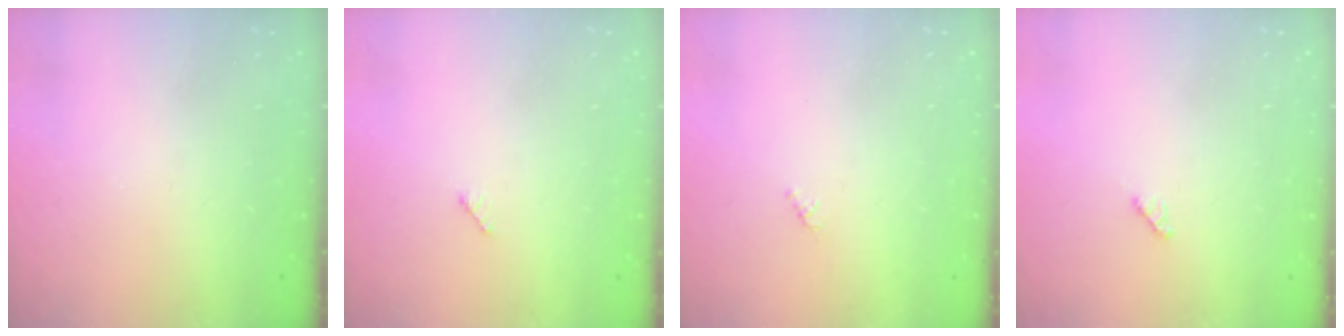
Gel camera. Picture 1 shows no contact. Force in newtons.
{"total": 2.9, "press": 2.9, "slide": 0.4}
{"total": 0.8, "press": 0.7, "slide": 0.4}
{"total": 2.9, "press": 2.9, "slide": 0.3}